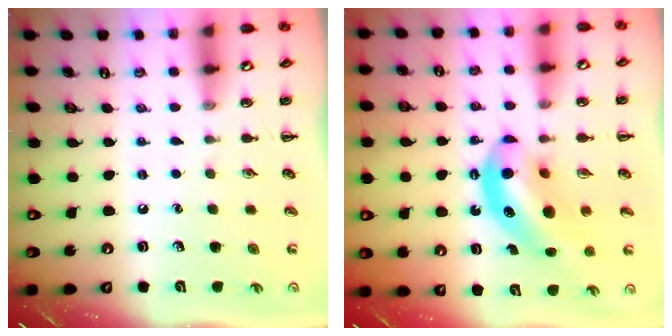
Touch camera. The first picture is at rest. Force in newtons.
{"total": 12.1, "press": 11.6, "slide": 3.2}